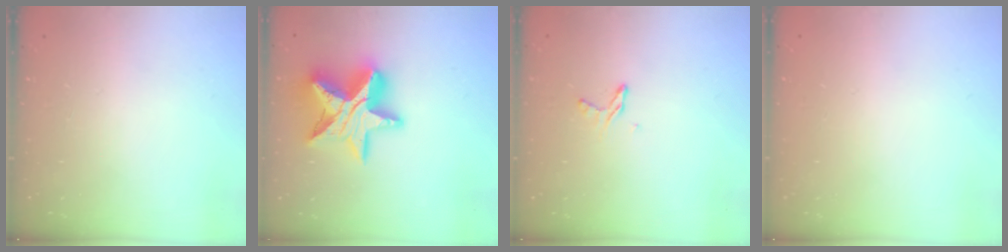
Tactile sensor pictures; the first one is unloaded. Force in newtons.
{"total": 18.3, "press": 18.3, "slide": 1.3}
{"total": 4.4, "press": 4.4, "slide": 0.4}
{"total": 0.0}